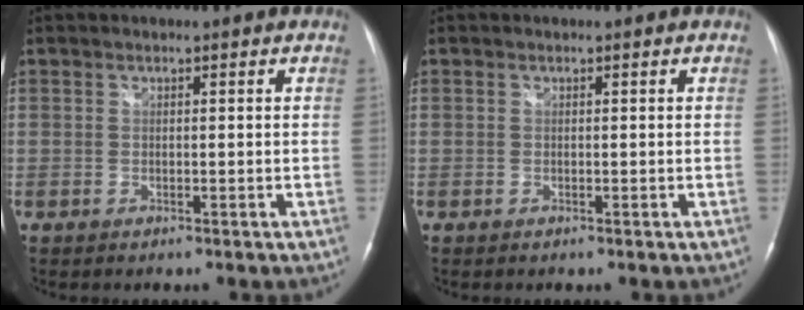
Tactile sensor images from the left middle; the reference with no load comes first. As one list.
[{"total": 0.0}]